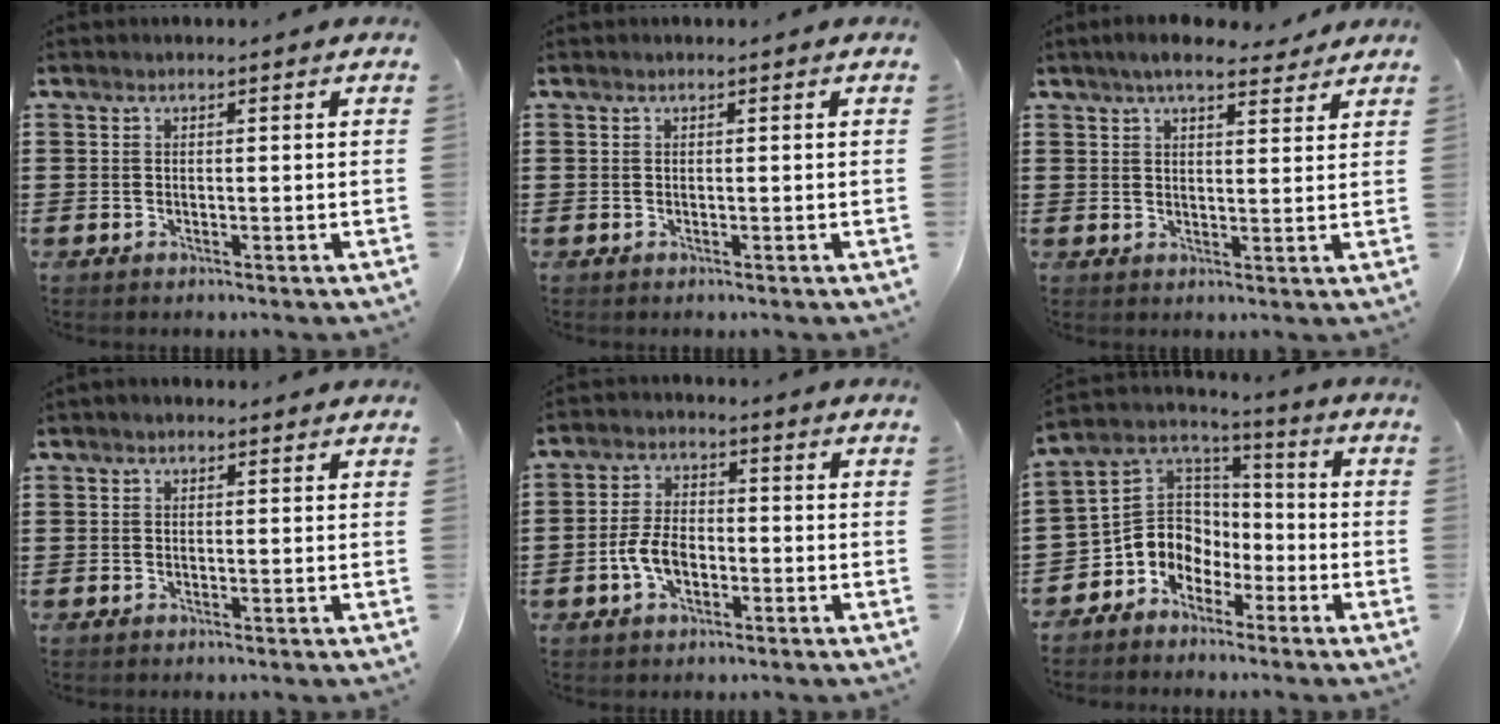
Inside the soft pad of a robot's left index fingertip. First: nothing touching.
{"total": 0.0}
{"total": 5.7, "force": [4.7, 1.2, 3.0], "torque": [-0.061, -0.006, 0.084]}
{"total": 0.6, "force": [0.2, 0.5, 0.3], "torque": [-0.007, 0.005, 0.003]}
{"total": 5.6, "force": [-1.9, 3.2, 4.2], "torque": [-0.099, 0.001, -0.040]}
{"total": 7.0, "force": [-2.8, 6.3, 0.8], "torque": [-0.057, -0.006, -0.058]}